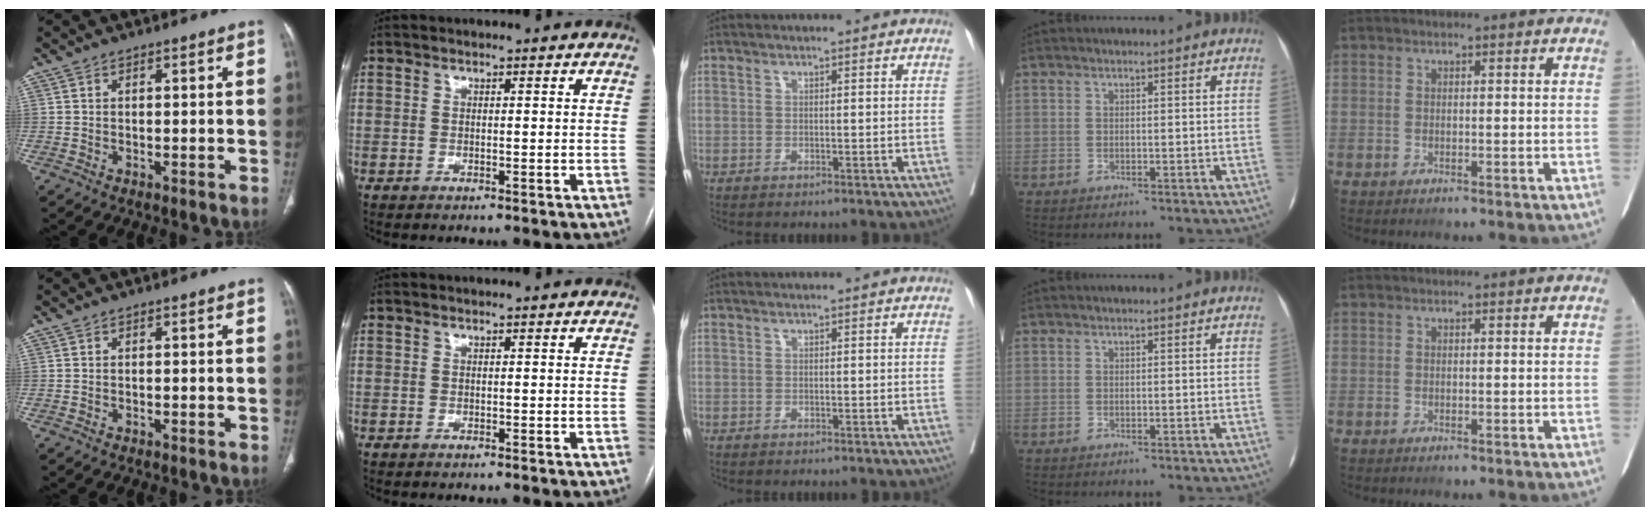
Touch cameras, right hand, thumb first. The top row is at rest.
{}